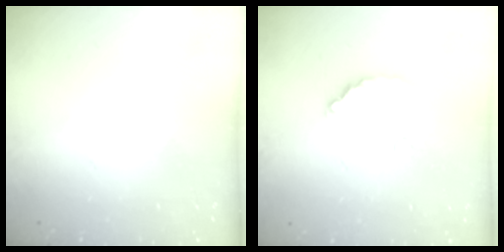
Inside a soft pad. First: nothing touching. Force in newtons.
{"total": 3.6, "press": 3.6, "slide": 0.1}